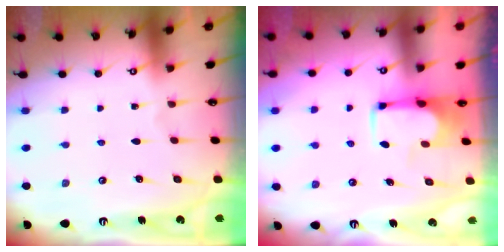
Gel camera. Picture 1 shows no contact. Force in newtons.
{"total": 3.3, "press": 3.3, "slide": 0.4}